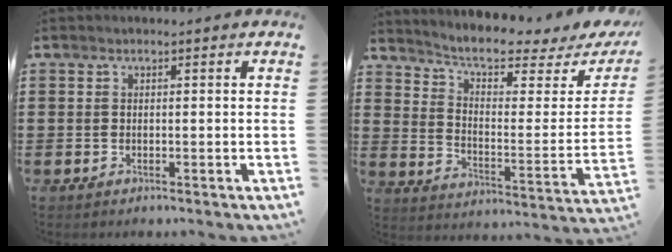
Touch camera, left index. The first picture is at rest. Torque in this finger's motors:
{"motor_torque": [1.87, -0.24, 0.87, 0.18]}